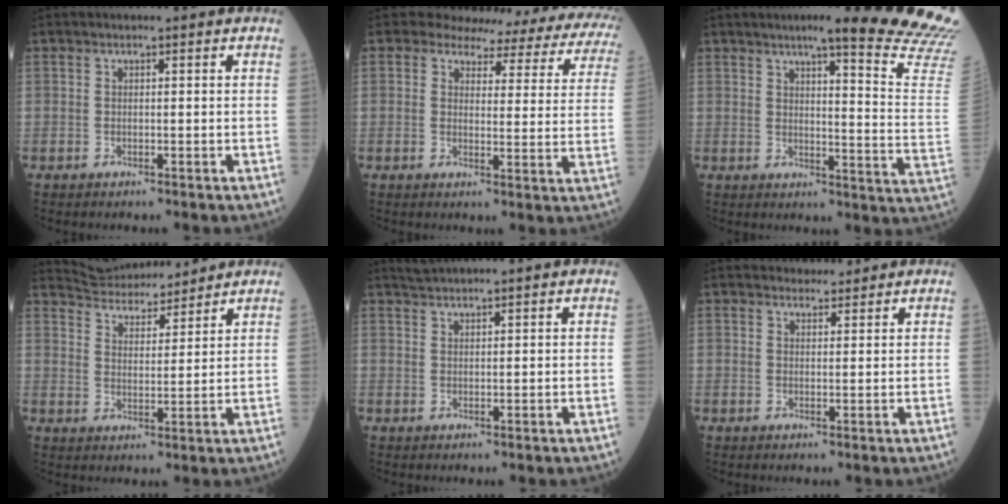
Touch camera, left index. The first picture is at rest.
{"total": 16.2, "force": [14.8, 4.8, 4.5], "torque": [-0.035, -0.058, 0.135]}
{"total": 20.5, "force": [18.2, -0.9, 9.6], "torque": [-0.115, -0.121, 0.193]}
{"total": 8.4, "force": [8.3, 1.0, 1.0], "torque": [-0.027, 0.012, 0.141]}
{"total": 2.2, "force": [2.0, -0.8, 0.5], "torque": [-0.009, 0.017, 0.046]}
{"total": 2.9, "force": [2.8, 0.8, 0.2], "torque": [0.000, 0.009, 0.039]}